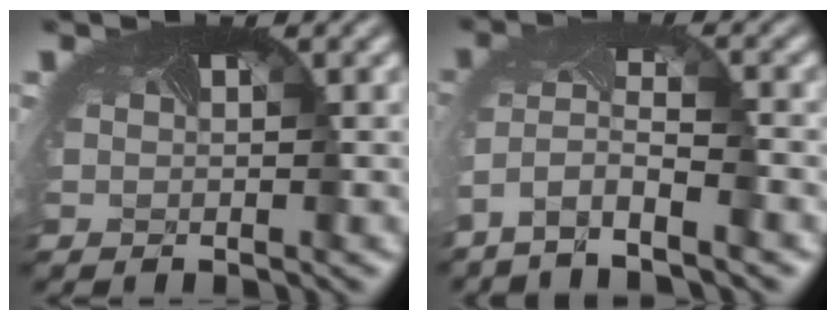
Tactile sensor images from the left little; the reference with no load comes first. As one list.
[{"total": 5.5, "force": [-3.8, 1.1, 3.8], "torque": [-0.087, -0.010, -0.071]}]